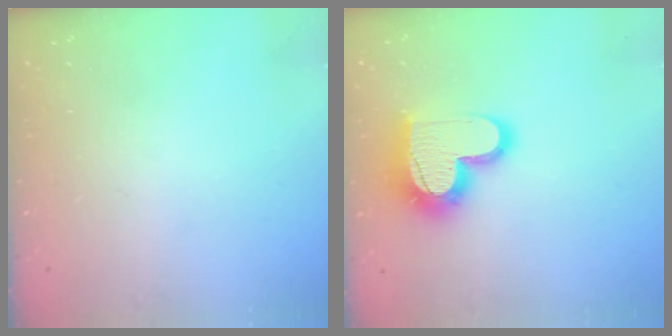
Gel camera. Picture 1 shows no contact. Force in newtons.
{"total": 16.7, "press": 16.7, "slide": 1.4}